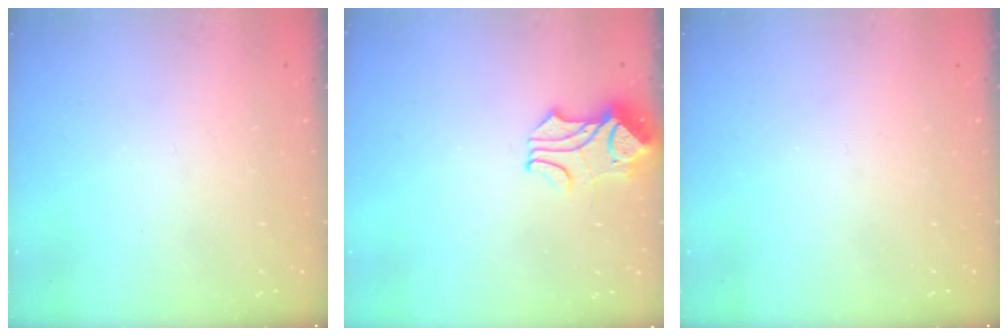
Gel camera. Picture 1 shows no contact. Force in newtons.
{"total": 1.7, "press": 1.3, "slide": 1.0}
{"total": 0.0}